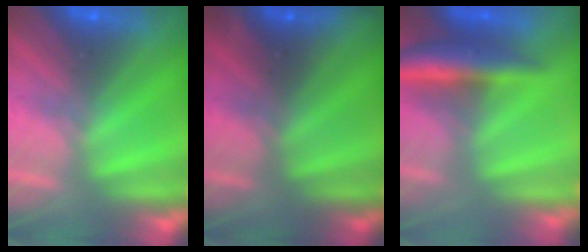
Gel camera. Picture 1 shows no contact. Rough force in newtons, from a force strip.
{"total": 2.4}
{"total": 6.9}